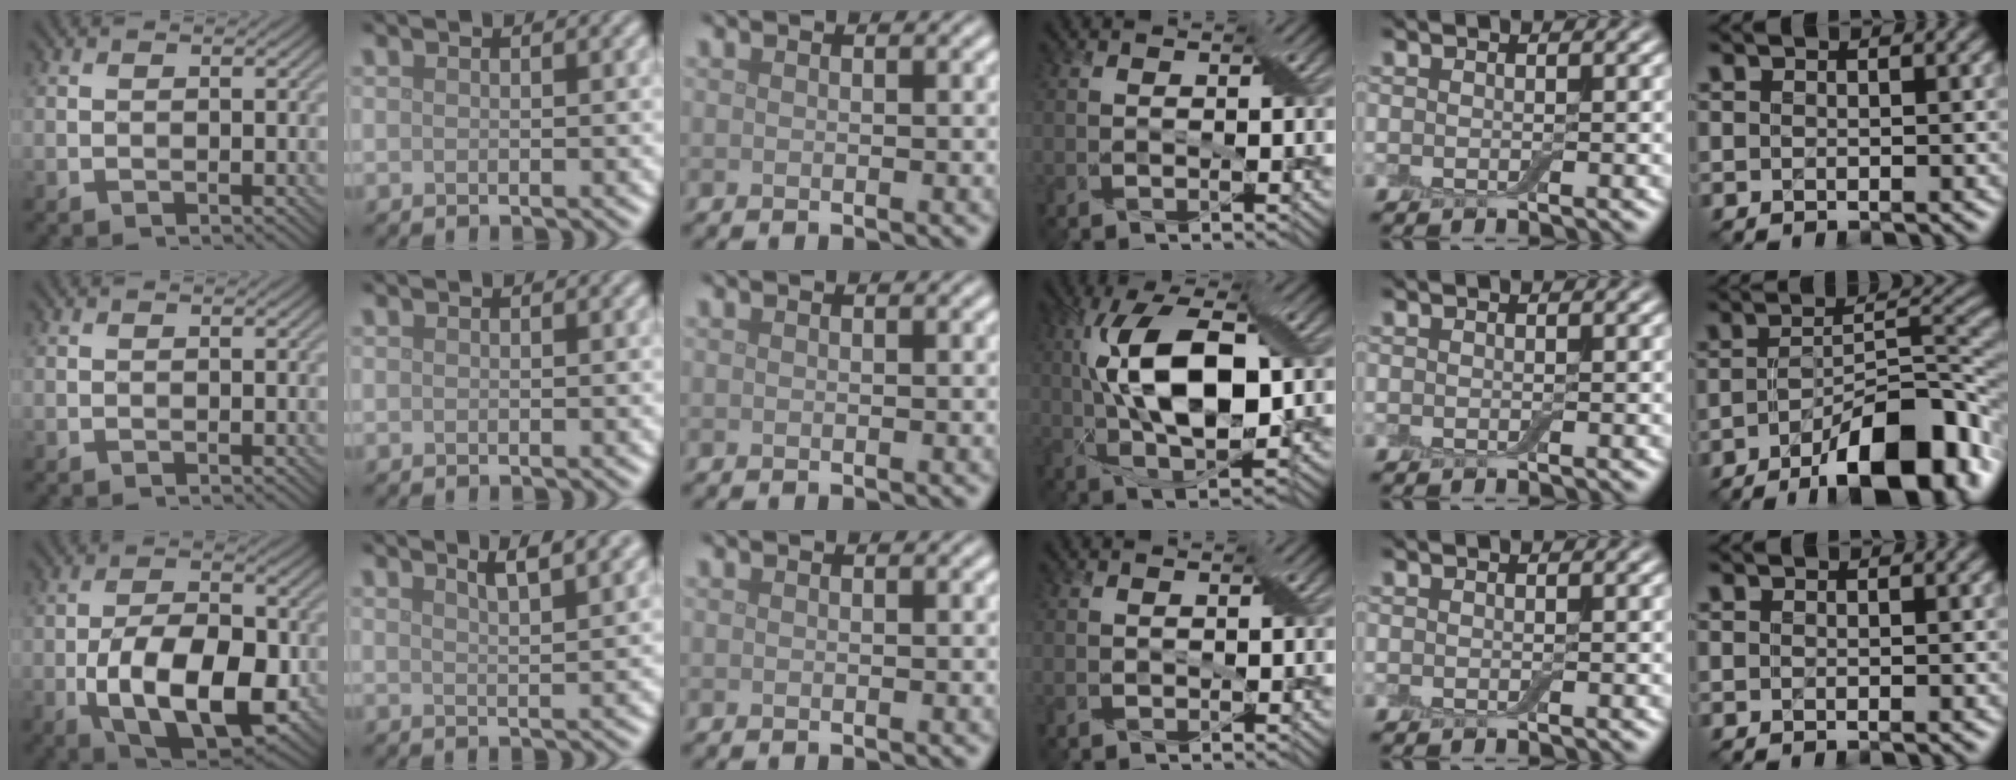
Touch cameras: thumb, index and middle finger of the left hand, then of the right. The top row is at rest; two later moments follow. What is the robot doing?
{"motion": "open", "object": "airpods case & airpods"}